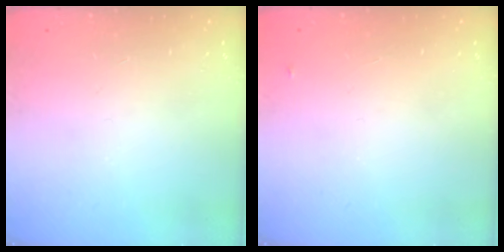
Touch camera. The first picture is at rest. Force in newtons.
{"total": 2.8, "press": 2.8, "slide": 0.4}